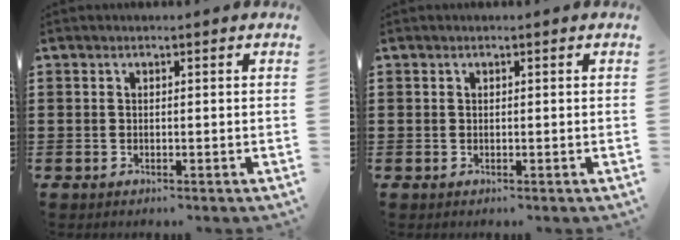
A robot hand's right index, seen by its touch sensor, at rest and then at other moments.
{"total": 0.0}